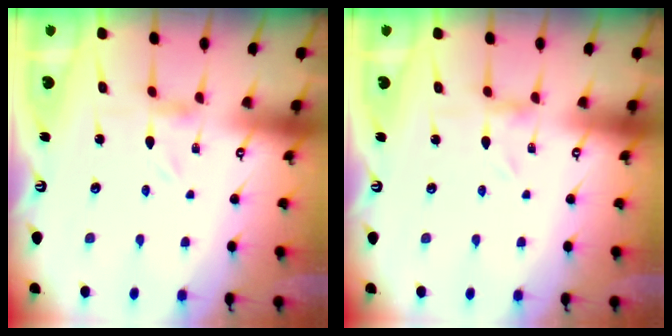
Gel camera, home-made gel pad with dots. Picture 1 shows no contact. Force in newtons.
{"total": 0.0}